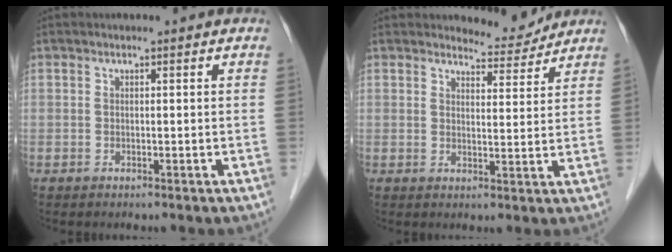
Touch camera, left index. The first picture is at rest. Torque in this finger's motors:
{"motor_torque": [0.50, -0.24, 0.02, 0.00]}